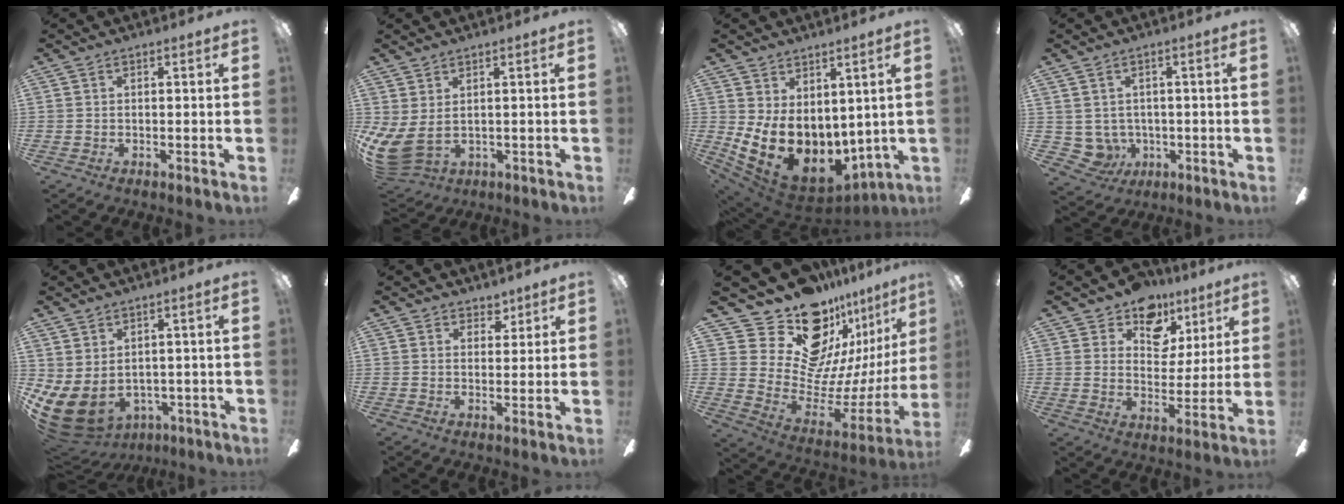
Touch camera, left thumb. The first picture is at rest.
{"total": 6.7, "force": [1.2, 3.4, 5.6], "torque": [-0.137, -0.029, 0.026]}
{"total": 14.0, "force": [0.5, 9.7, 10.1], "torque": [-0.221, -0.021, 0.022]}
{"total": 5.2, "force": [0.7, 5.0, 1.2], "torque": [-0.064, -0.010, 0.018]}
{"total": 7.3, "force": [-0.8, 5.2, 5.1], "torque": [-0.140, -0.016, -0.012]}
{"total": 4.0, "force": [3.1, 2.5, 0.3], "torque": [0.008, -0.013, 0.053]}
{"total": 23.2, "force": [17.5, 12.4, 8.7], "torque": [-0.127, -0.151, 0.341]}
{"total": 11.4, "force": [8.4, 7.1, 3.2], "torque": [-0.048, -0.060, 0.155]}